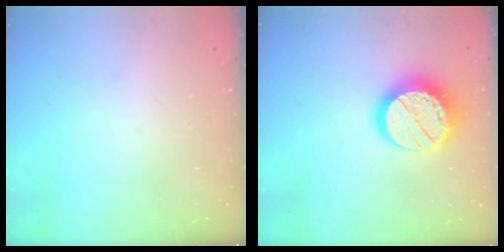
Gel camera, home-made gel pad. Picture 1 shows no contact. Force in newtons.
{"total": 17.5, "press": 17.5, "slide": 1.2}